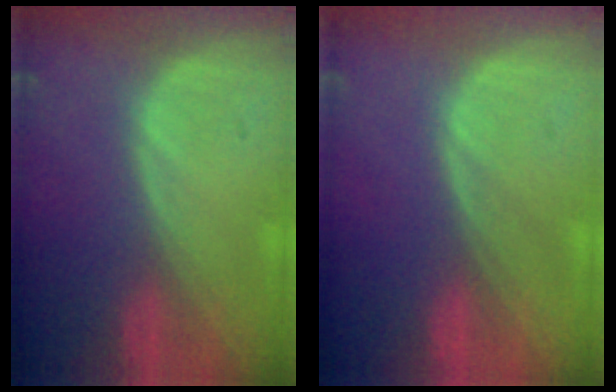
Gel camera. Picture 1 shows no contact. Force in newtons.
{"total": 0.0}